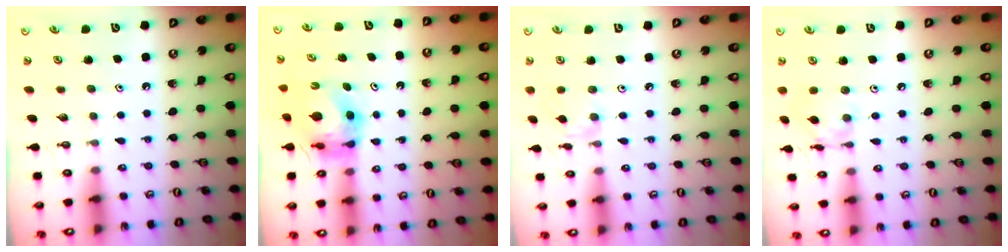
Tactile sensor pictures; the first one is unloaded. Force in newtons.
{"total": 6.4, "press": 6.4, "slide": 0.6}
{"total": 2.7, "press": 2.7, "slide": 0.6}
{"total": 8.0, "press": 8.0, "slide": 0.5}